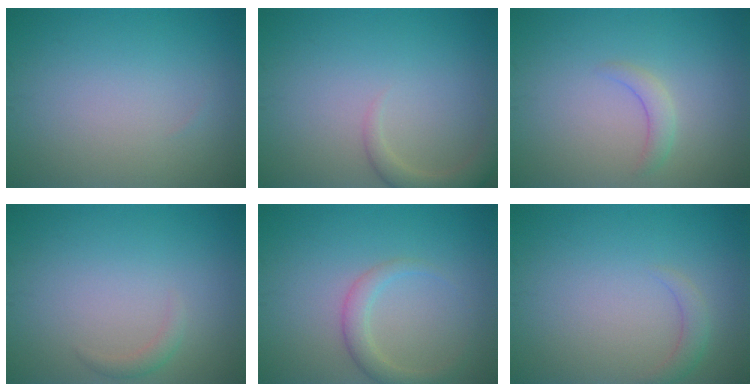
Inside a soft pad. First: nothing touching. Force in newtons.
{"total": 2.3, "press": 2.3, "slide": 0.3}
{"total": 1.5, "press": 1.5, "slide": 0.3}
{"total": 1.0, "press": 1.0, "slide": 0.0}
{"total": 2.4, "press": 2.4, "slide": 0.2}
{"total": 1.4, "press": 1.4, "slide": 0.2}